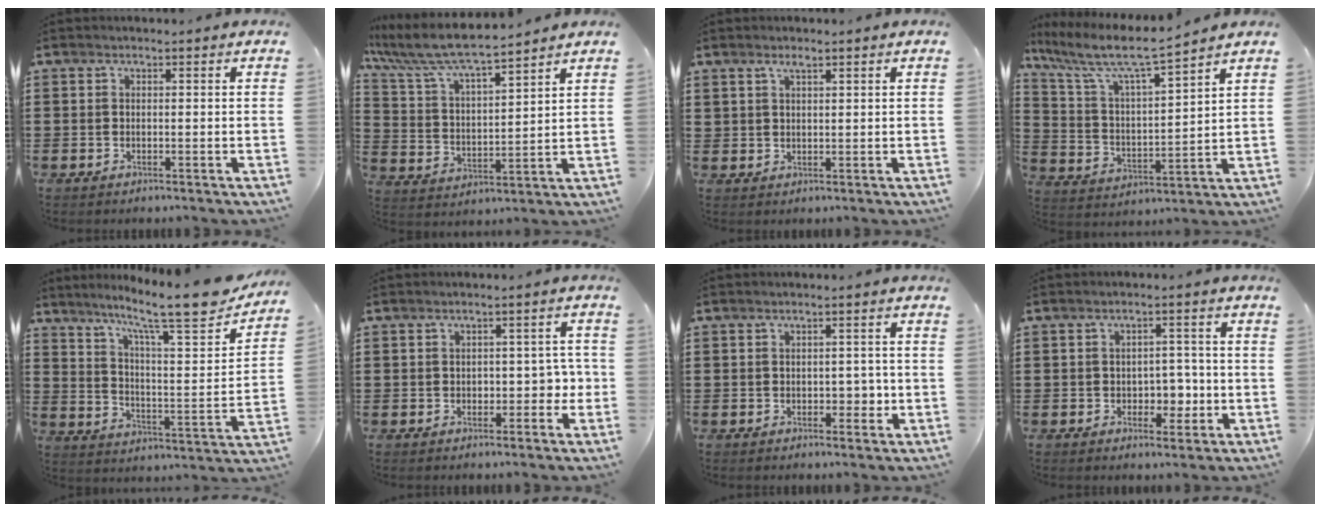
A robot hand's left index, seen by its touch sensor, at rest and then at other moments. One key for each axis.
{"total": 8.0, "fx": 7.3, "fy": 0.8, "fz": 3.3, "tx": -0.095, "ty": -0.039, "tz": 0.124}
{"total": 1.8, "fx": 1.4, "fy": 0.9, "fz": 0.7, "tx": -0.017, "ty": 0.003, "tz": 0.026}
{"total": 8.6, "fx": 7.2, "fy": 0.7, "fz": 4.6, "tx": -0.121, "ty": -0.043, "tz": 0.116}
{"total": 11.1, "fx": 9.1, "fy": 0.5, "fz": 6.3, "tx": -0.125, "ty": -0.067, "tz": 0.139}
{"total": 3.2, "fx": -0.4, "fy": 2.1, "fz": 2.4, "tx": -0.041, "ty": 0.003, "tz": -0.014}
{"total": 2.8, "fx": -0.6, "fy": 1.7, "fz": 2.2, "tx": -0.034, "ty": 0.001, "tz": -0.015}
{"total": 4.1, "fx": -1.1, "fy": 3.1, "fz": 2.4, "tx": -0.038, "ty": 0.001, "tz": -0.028}